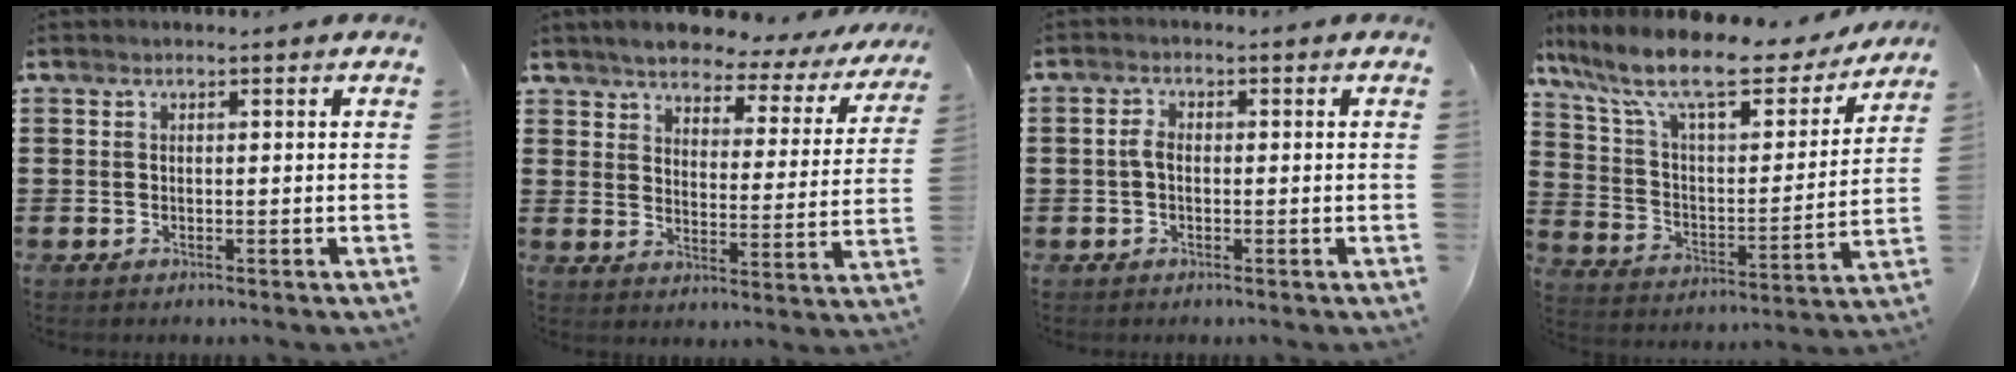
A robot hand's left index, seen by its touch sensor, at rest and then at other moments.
{"total": 4.7, "force": [4.4, 0.9, 1.3], "torque": [-0.052, -0.028, 0.071]}
{"total": 2.4, "force": [-0.2, 1.3, 1.9], "torque": [-0.046, 0.001, -0.007]}
{"total": 12.8, "force": [9.9, 2.9, 7.6], "torque": [-0.185, -0.051, 0.169]}